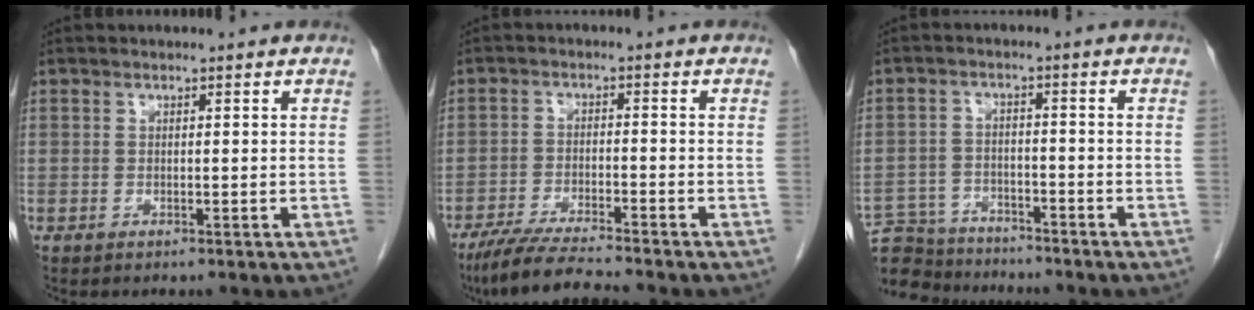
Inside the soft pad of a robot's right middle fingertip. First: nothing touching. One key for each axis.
{"total": 7.7, "fx": -6.8, "fy": -0.6, "fz": 3.5, "tx": -0.059, "ty": -0.026, "tz": -0.122}
{"total": 10.4, "fx": -9.9, "fy": 2.8, "fz": 1.5, "tx": -0.030, "ty": 0.010, "tz": -0.161}